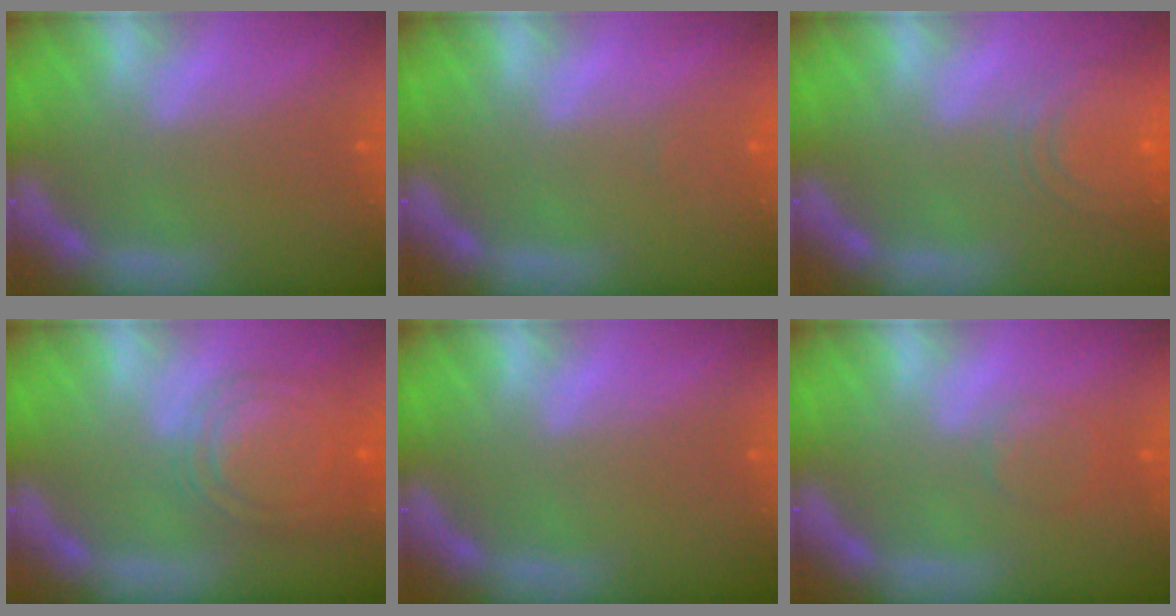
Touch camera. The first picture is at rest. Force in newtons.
{"total": 1.0}
{"total": 8.5}
{"total": 9.1}
{"total": 0.0}
{"total": 2.4}